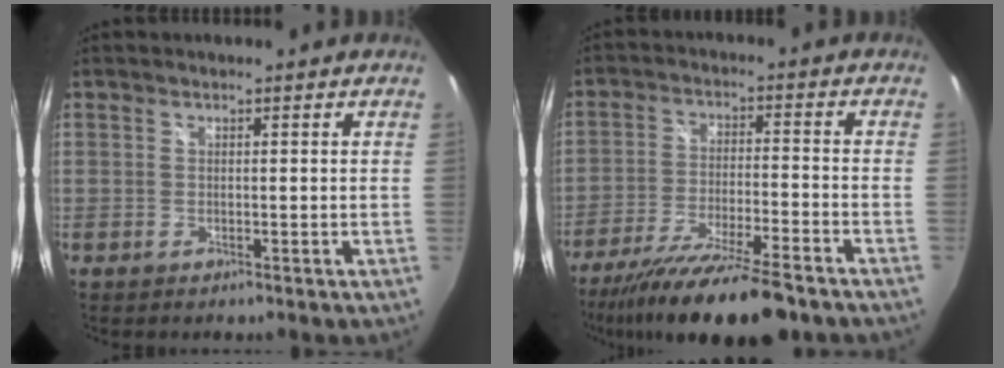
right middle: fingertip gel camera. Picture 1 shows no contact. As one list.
[{"total": 17.6, "force": [-14.2, 2.2, 10.1], "torque": [-0.199, -0.038, -0.234]}]